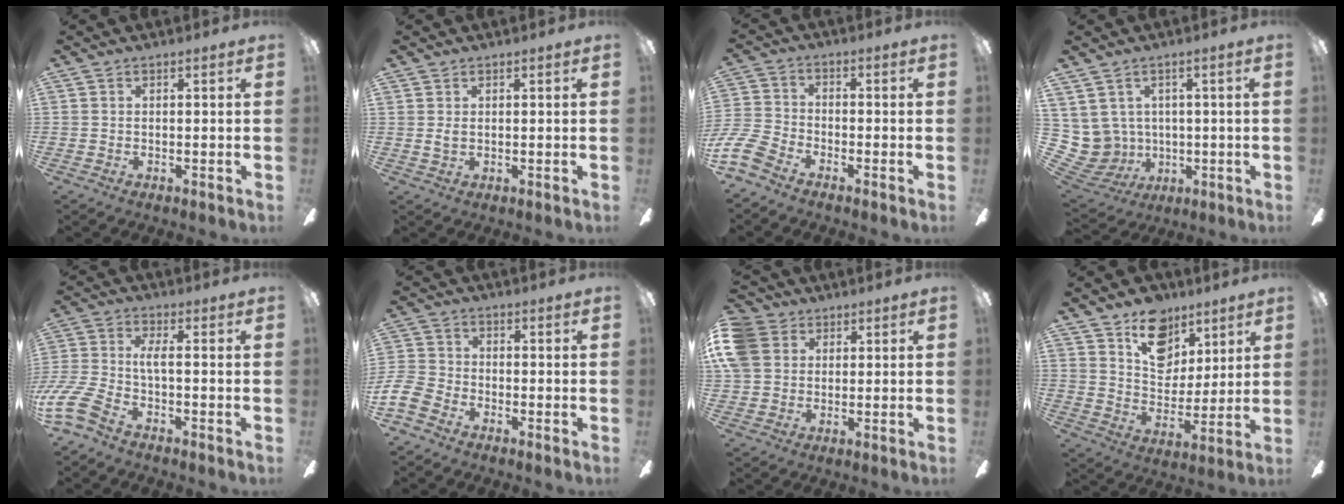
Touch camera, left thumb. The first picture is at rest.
{"total": 1.2, "force": [0.4, 0.7, 0.9], "torque": [-0.018, 0.002, 0.006]}
{"total": 8.6, "force": [-5.9, 4.5, 4.3], "torque": [-0.107, 0.022, -0.115]}
{"total": 7.2, "force": [2.9, 6.5, 0.9], "torque": [-0.071, -0.022, 0.064]}
{"total": 9.6, "force": [-4.2, 4.3, 7.6], "torque": [-0.188, -0.001, -0.089]}
{"total": 6.8, "force": [-4.2, 4.4, 3.1], "torque": [-0.081, 0.018, -0.082]}
{"total": 9.1, "force": [2.9, 7.6, 4.0], "torque": [-0.104, 0.011, 0.061]}
{"total": 14.4, "force": [9.1, 9.7, 5.6], "torque": [-0.074, -0.048, 0.168]}